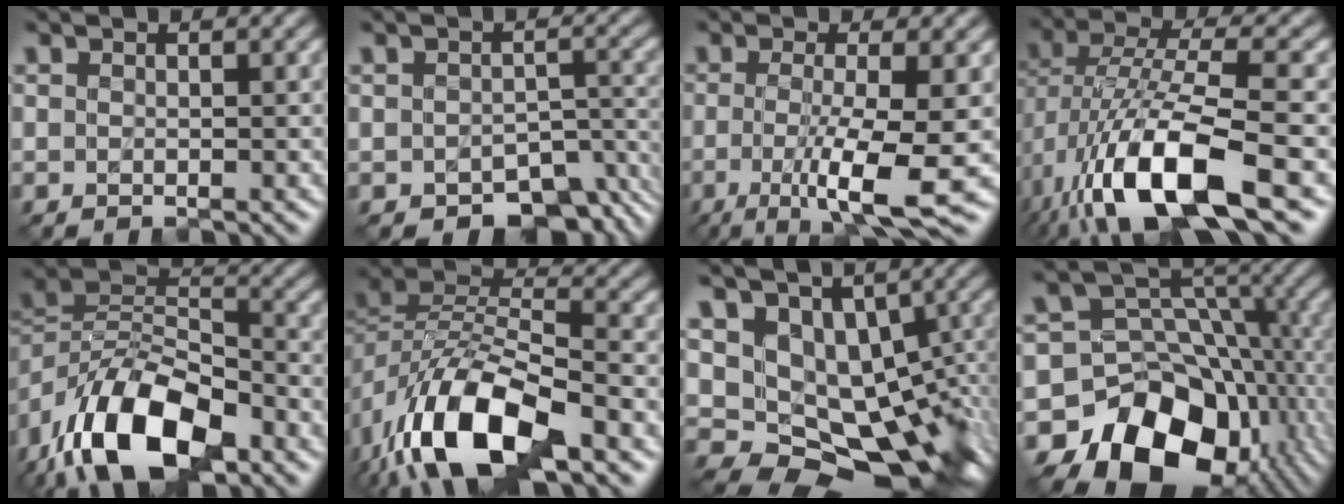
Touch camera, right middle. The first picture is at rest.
{"total": 6.3, "force": [-3.8, 3.4, 3.7], "torque": [-0.038, -0.022, -0.046]}
{"total": 7.1, "force": [-1.6, 1.3, 6.8], "torque": [-0.118, -0.014, -0.029]}
{"total": 12.9, "force": [-4.8, 4.7, 11.0], "torque": [-0.225, -0.004, -0.092]}
{"total": 13.2, "force": [-7.6, 6.1, 8.9], "torque": [-0.162, 0.007, -0.155]}
{"total": 12.9, "force": [-6.4, 5.8, 9.5], "torque": [-0.187, -0.005, -0.125]}
{"total": 13.9, "force": [-0.2, 9.1, 10.5], "torque": [-0.144, -0.019, 0.033]}
{"total": 16.5, "force": [-8.7, 11.9, 7.5], "torque": [-0.141, -0.007, -0.137]}